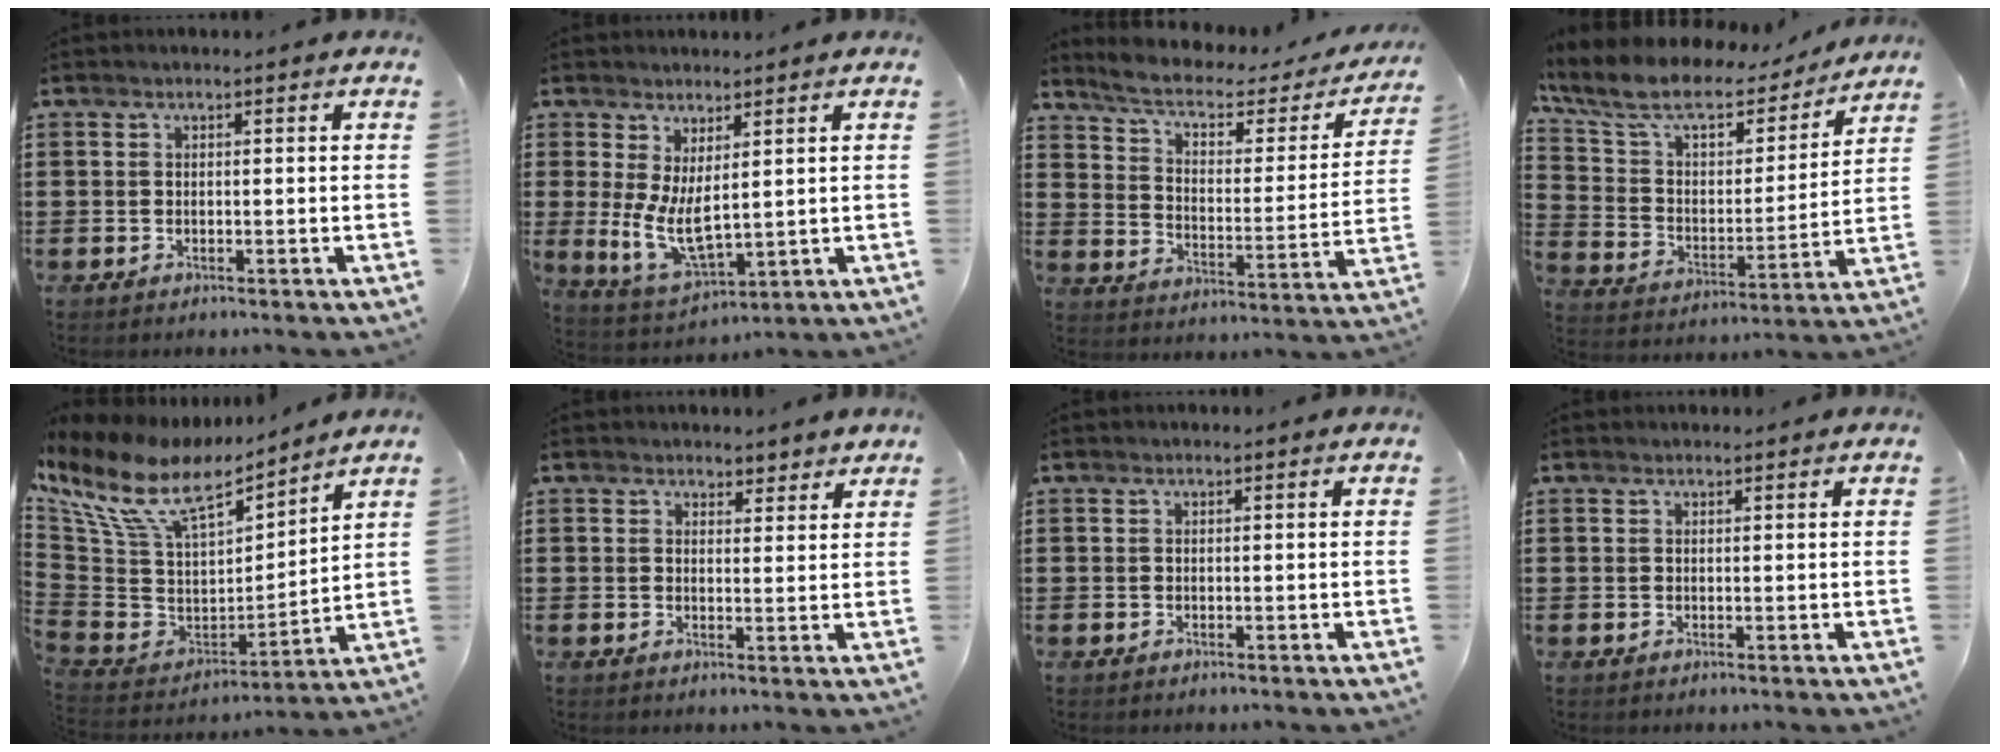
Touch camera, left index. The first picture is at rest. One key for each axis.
{"total": 6.9, "fx": 1.5, "fy": 2.9, "fz": 6.1, "tx": -0.144, "ty": -0.018, "tz": 0.027}
{"total": 5.2, "fx": 3.7, "fy": 2.1, "fz": 3.0, "tx": -0.078, "ty": -0.022, "tz": 0.057}
{"total": 9.4, "fx": 7.3, "fy": 3.9, "fz": 4.6, "tx": -0.124, "ty": -0.039, "tz": 0.123}
{"total": 12.6, "fx": 8.1, "fy": 5.7, "fz": 7.7, "tx": -0.187, "ty": -0.047, "tz": 0.141}
{"total": 2.8, "fx": 2.6, "fy": 1.0, "fz": 0.1, "tx": -0.002, "ty": -0.004, "tz": 0.046}
{"total": 0.0}
{"total": 0.8, "fx": 0.8, "fy": 0.2, "fz": 0.0, "tx": -0.002, "ty": 0.001, "tz": 0.016}